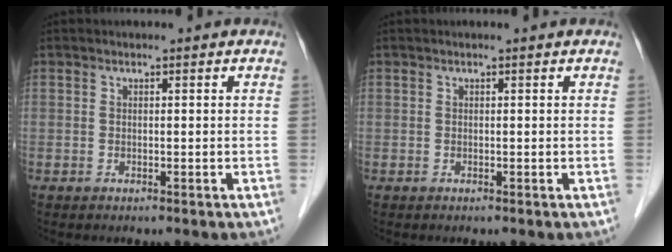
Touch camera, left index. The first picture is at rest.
{"total": 1.0, "force": [1.0, 0.1, 0.2], "torque": [-0.009, 0.013, 0.012]}